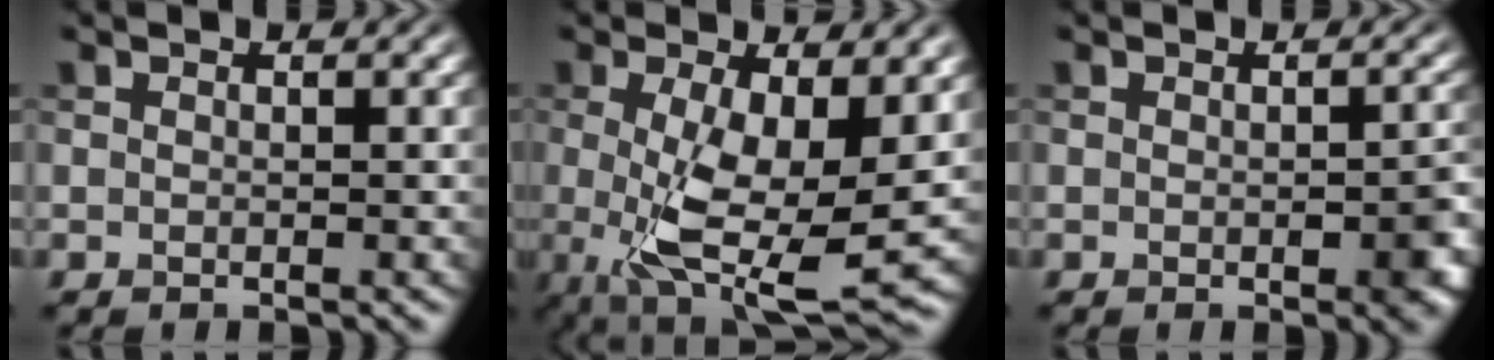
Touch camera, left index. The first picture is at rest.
{"total": 9.5, "force": [-0.9, 3.4, 8.8], "torque": [-0.170, -0.027, -0.005]}
{"total": 2.9, "force": [-0.8, 1.2, 2.6], "torque": [-0.035, -0.007, -0.008]}